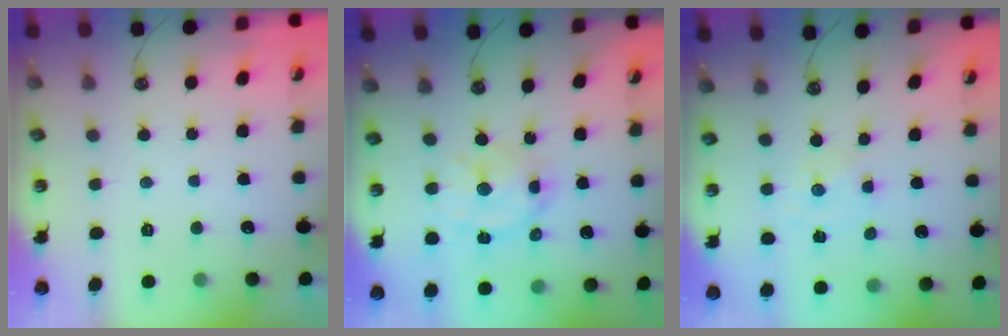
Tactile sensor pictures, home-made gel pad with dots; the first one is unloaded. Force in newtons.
{"total": 11.9, "press": 11.9, "slide": 0.8}
{"total": 0.0}